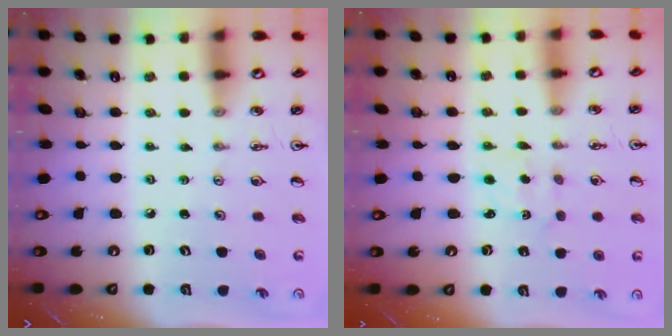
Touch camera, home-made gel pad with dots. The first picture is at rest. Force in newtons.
{"total": 1.3, "press": 1.2, "slide": 0.6}